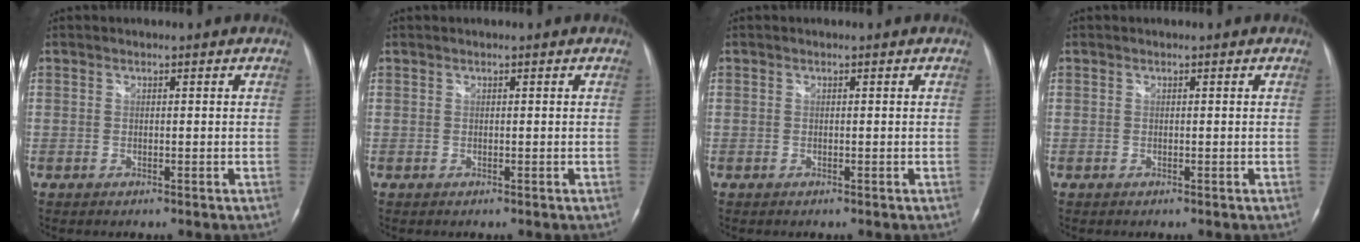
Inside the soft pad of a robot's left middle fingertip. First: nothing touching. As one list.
[{"total": 0.0}, {"total": 0.0}, {"total": 0.0}]